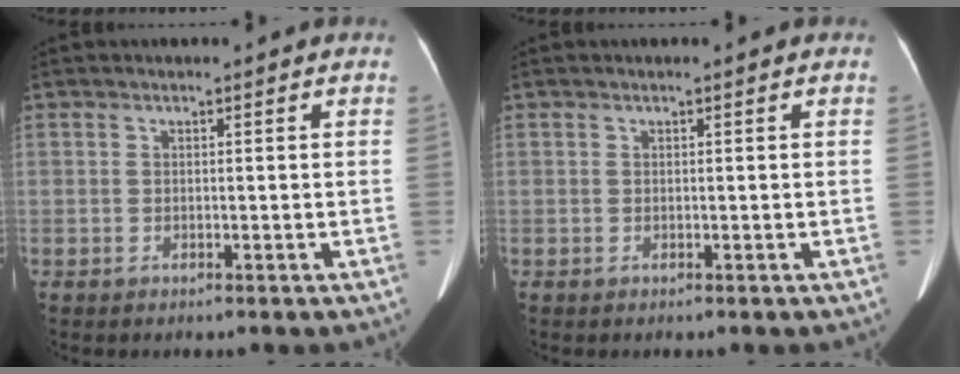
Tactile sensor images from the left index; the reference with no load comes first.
{"total": 0.0}